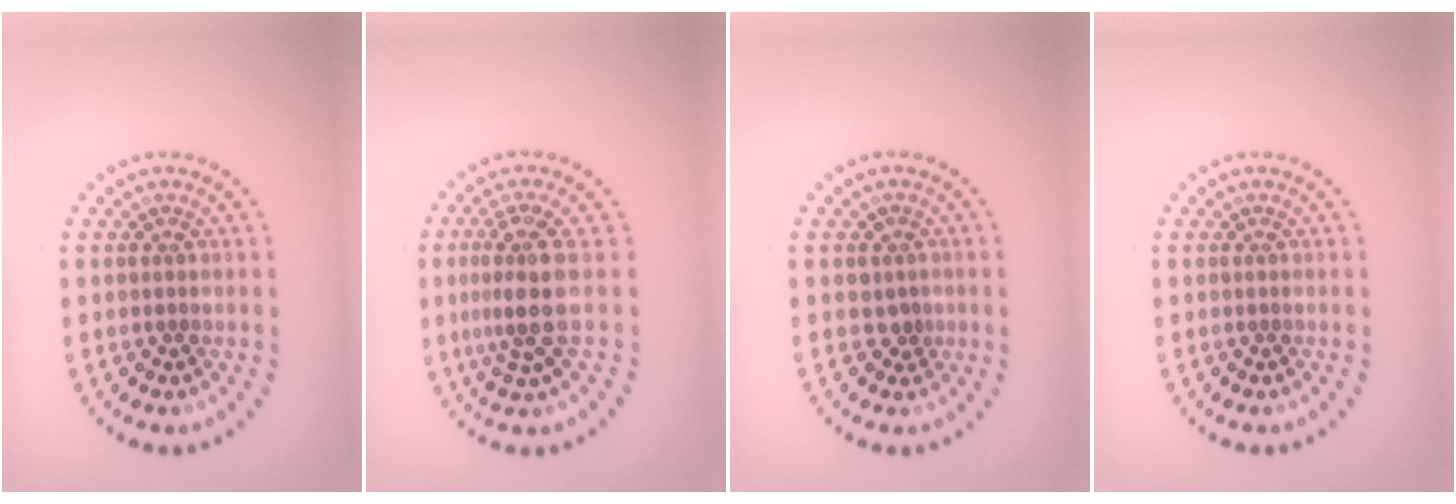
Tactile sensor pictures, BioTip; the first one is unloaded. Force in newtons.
{"total": 3.8, "press": 2.8, "slide": 2.5}
{"total": 1.2, "press": 1.0, "slide": 0.7}
{"total": 0.0}